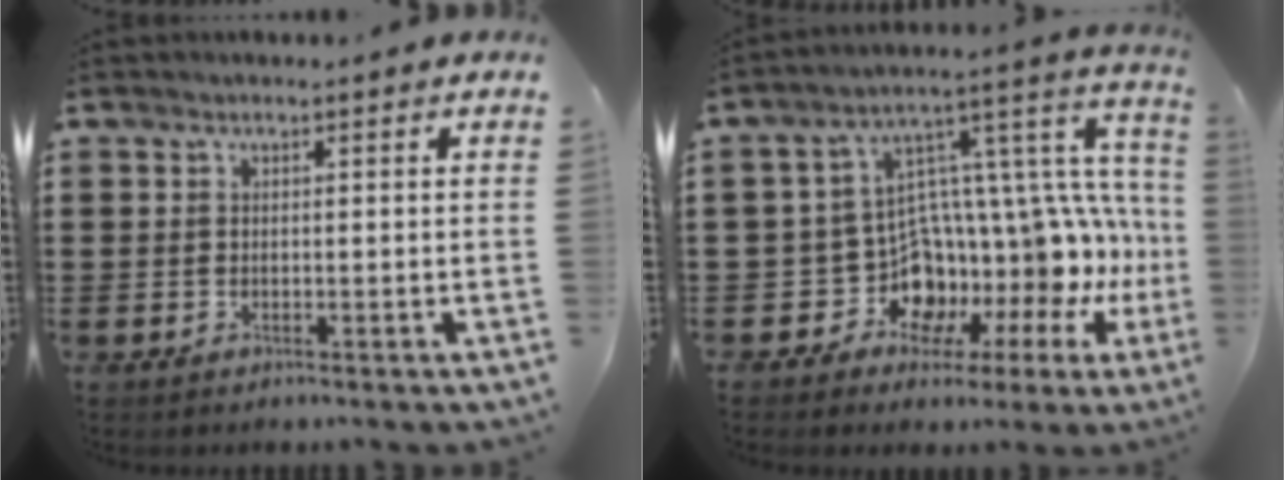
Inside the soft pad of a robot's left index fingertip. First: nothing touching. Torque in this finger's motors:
{"motor_torque": [1.34, 0.42, 0.78, 0.08]}